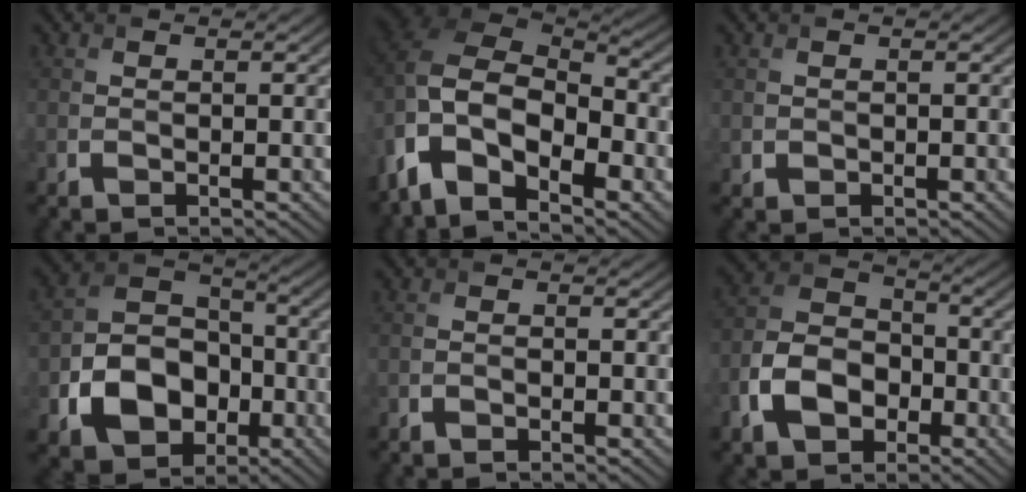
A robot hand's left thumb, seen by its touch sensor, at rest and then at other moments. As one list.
[{"total": 14.0, "force": [-5.6, 8.3, 9.8], "torque": [-0.248, -0.039, -0.079]}, {"total": 0.7, "force": [0.2, 0.7, 0.0], "torque": [0.005, 0.001, 0.004]}, {"total": 11.9, "force": [-3.6, 9.0, 6.8], "torque": [-0.149, -0.029, -0.063]}, {"total": 0.8, "force": [-0.8, 0.0, 0.2], "torque": [-0.004, -0.001, -0.017]}, {"total": 9.6, "force": [-3.7, 6.7, 5.8], "torque": [-0.145, -0.009, -0.087]}]